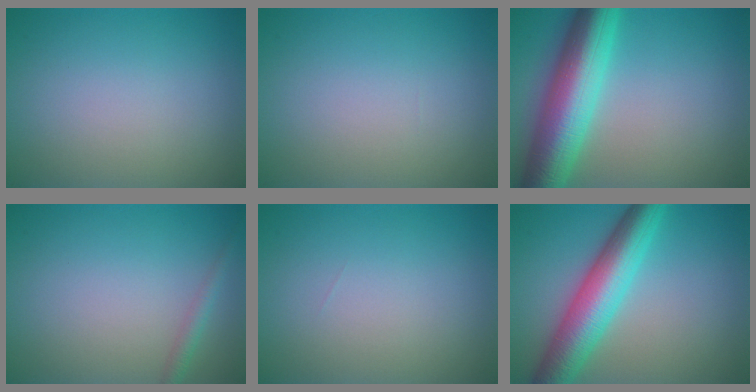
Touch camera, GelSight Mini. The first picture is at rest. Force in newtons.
{"total": 0.0}
{"total": 9.9, "press": 9.9, "slide": 0.0}
{"total": 1.3, "press": 1.3, "slide": 0.1}
{"total": 0.0}
{"total": 7.7, "press": 7.7, "slide": 0.1}